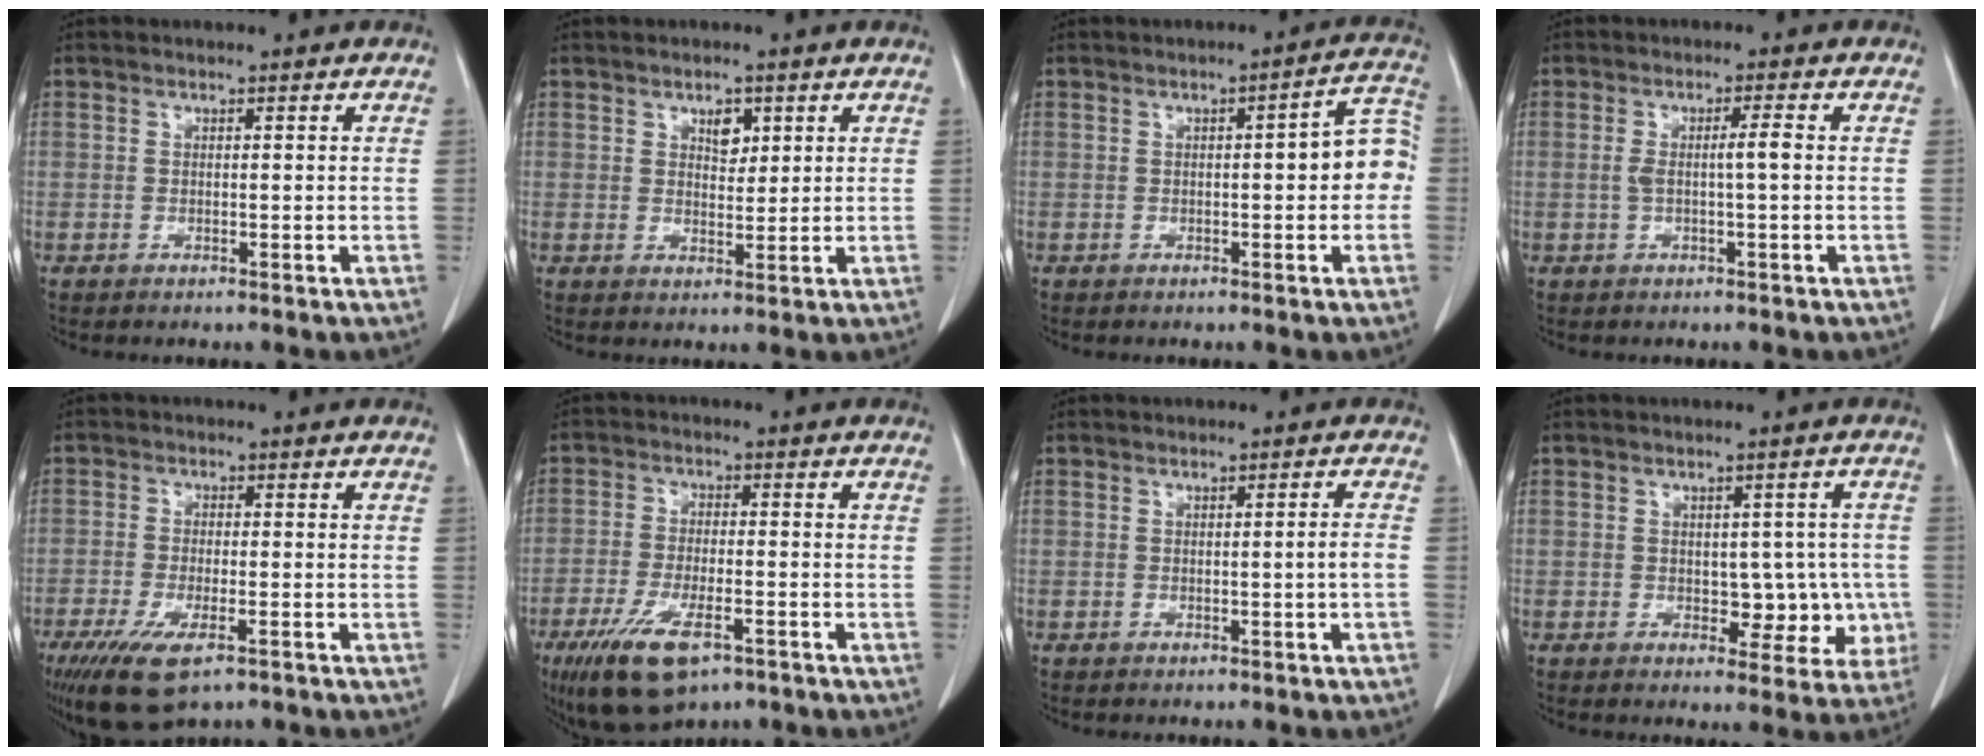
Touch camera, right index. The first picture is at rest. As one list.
[{"total": 2.8, "force": [1.4, 1.6, 1.8], "torque": [-0.027, -0.002, 0.025]}, {"total": 6.5, "force": [-0.3, 1.4, 6.3], "torque": [-0.073, 0.026, -0.008]}, {"total": 3.0, "force": [0.0, -0.1, 3.0], "torque": [-0.057, 0.004, 0.001]}, {"total": 8.8, "force": [-5.3, 2.6, 6.6], "torque": [-0.123, -0.020, -0.083]}, {"total": 10.9, "force": [-6.2, 3.5, 8.1], "torque": [-0.156, -0.020, -0.100]}, {"total": 1.6, "force": [-0.5, -0.5, 1.4], "torque": [-0.022, -0.002, -0.007]}, {"total": 6.4, "force": [-0.7, 4.1, 4.9], "torque": [-0.039, 0.015, 0.000]}]